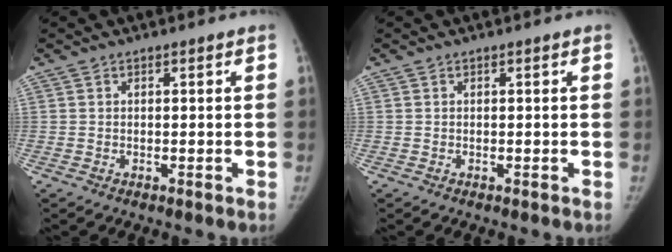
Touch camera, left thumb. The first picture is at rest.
{"total": 0.0}